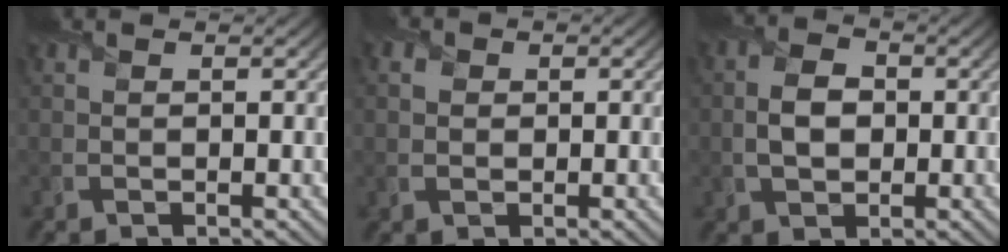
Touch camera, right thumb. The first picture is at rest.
{"total": 2.5, "force": [0.5, 2.1, 1.3], "torque": [-0.032, 0.004, -0.002]}
{"total": 4.4, "force": [-0.2, 3.0, 3.2], "torque": [-0.066, 0.001, -0.007]}